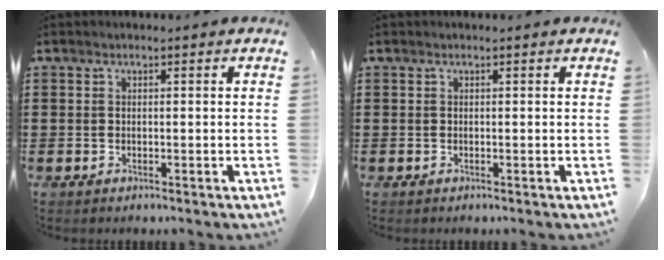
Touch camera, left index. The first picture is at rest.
{"total": 0.0}